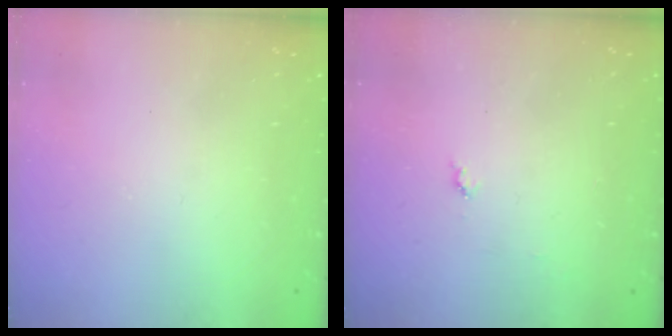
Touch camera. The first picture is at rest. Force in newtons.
{"total": 3.9, "press": 3.9, "slide": 0.4}